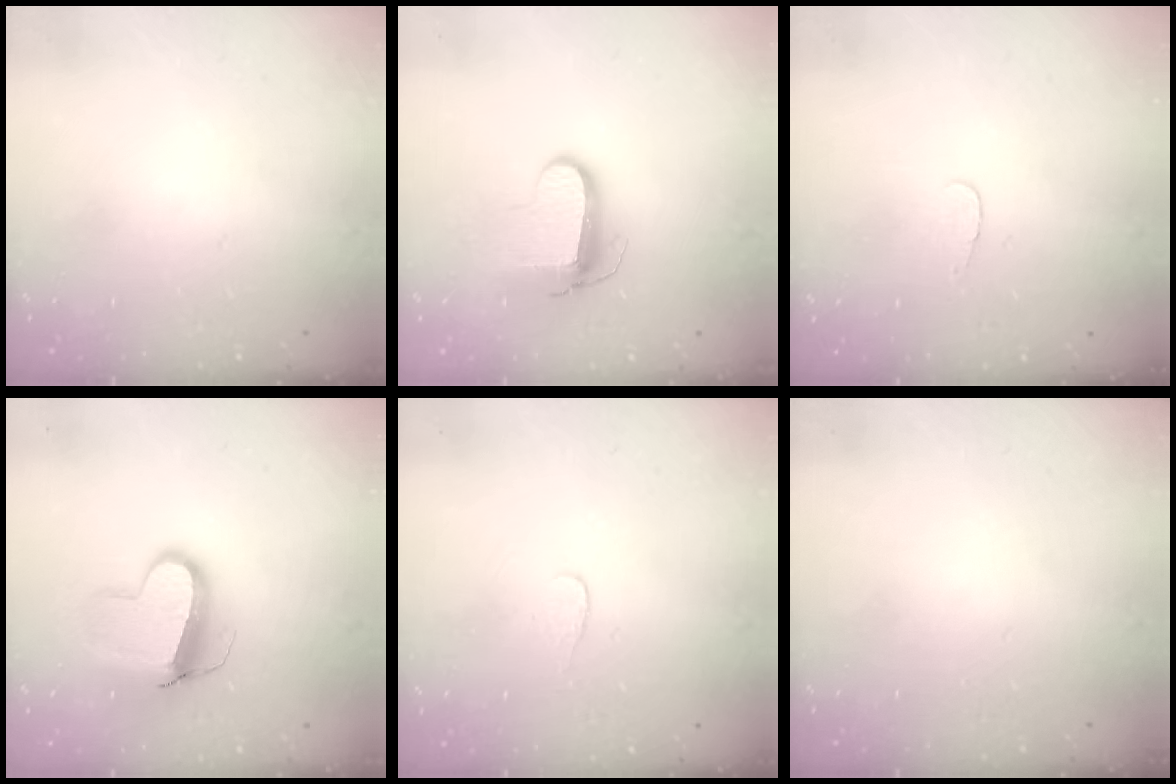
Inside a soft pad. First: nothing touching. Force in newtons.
{"total": 8.9, "press": 8.9, "slide": 0.9}
{"total": 2.8, "press": 2.8, "slide": 0.3}
{"total": 10.7, "press": 10.6, "slide": 1.3}
{"total": 3.0, "press": 3.0, "slide": 0.2}
{"total": 0.0}